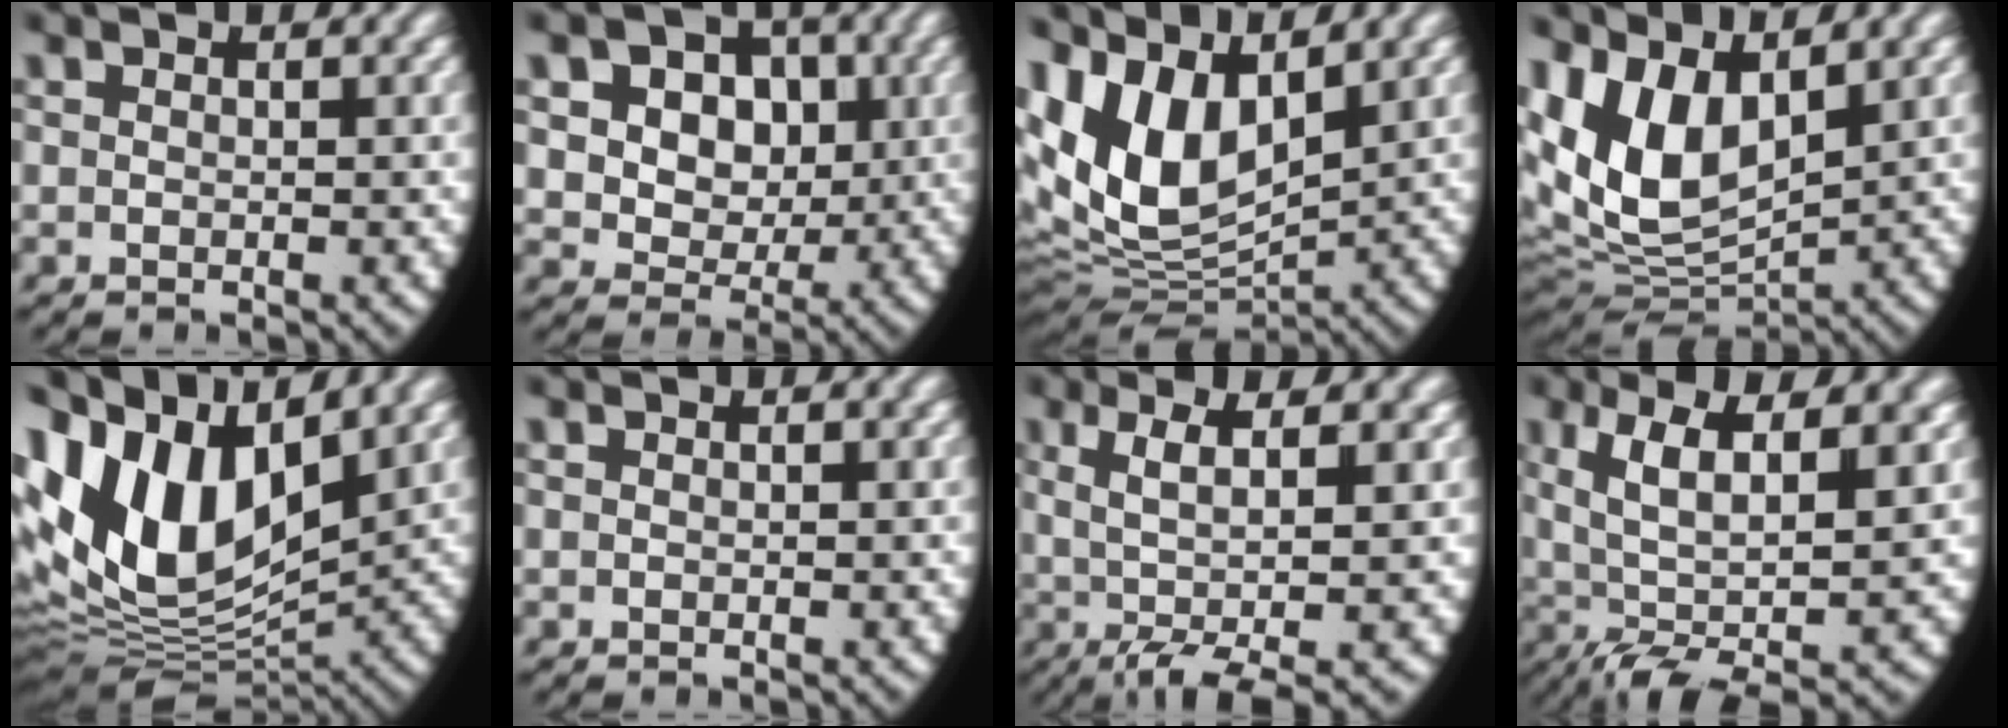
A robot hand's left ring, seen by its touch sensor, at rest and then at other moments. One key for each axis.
{"total": 13.7, "fx": 2.7, "fy": 11.8, "fz": 6.4, "tx": -0.163, "ty": -0.028, "tz": 0.037}
{"total": 14.7, "fx": 2.0, "fy": 11.3, "fz": 9.1, "tx": -0.223, "ty": -0.046, "tz": 0.047}
{"total": 13.2, "fx": 1.5, "fy": 10.2, "fz": 8.2, "tx": -0.201, "ty": -0.038, "tz": 0.039}
{"total": 17.7, "fx": 2.2, "fy": 12.7, "fz": 12.1, "tx": -0.267, "ty": -0.042, "tz": 0.053}
{"total": 0.0}
{"total": 7.1, "fx": -0.9, "fy": 3.0, "fz": 6.4, "tx": -0.117, "ty": -0.018, "tz": 0.004}
{"total": 8.7, "fx": 0.0, "fy": 4.8, "fz": 7.3, "tx": -0.140, "ty": -0.031, "tz": 0.021}